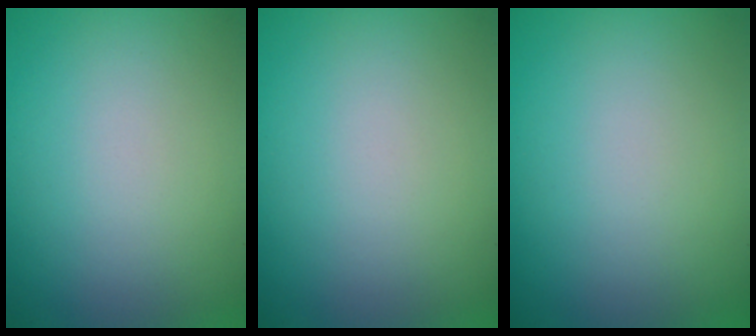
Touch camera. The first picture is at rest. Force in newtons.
{"total": 0.0}
{"total": 0.0}